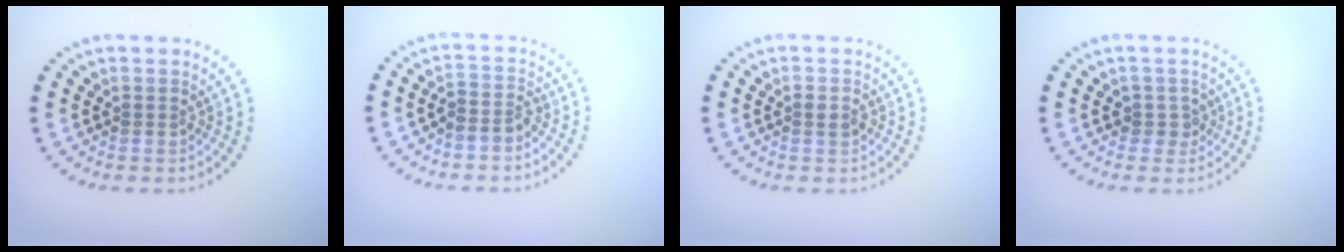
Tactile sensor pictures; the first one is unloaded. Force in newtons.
{"total": 1.9, "press": 1.6, "slide": 1.1}
{"total": 0.9, "press": 0.9, "slide": 0.1}
{"total": 1.6, "press": 1.4, "slide": 0.9}